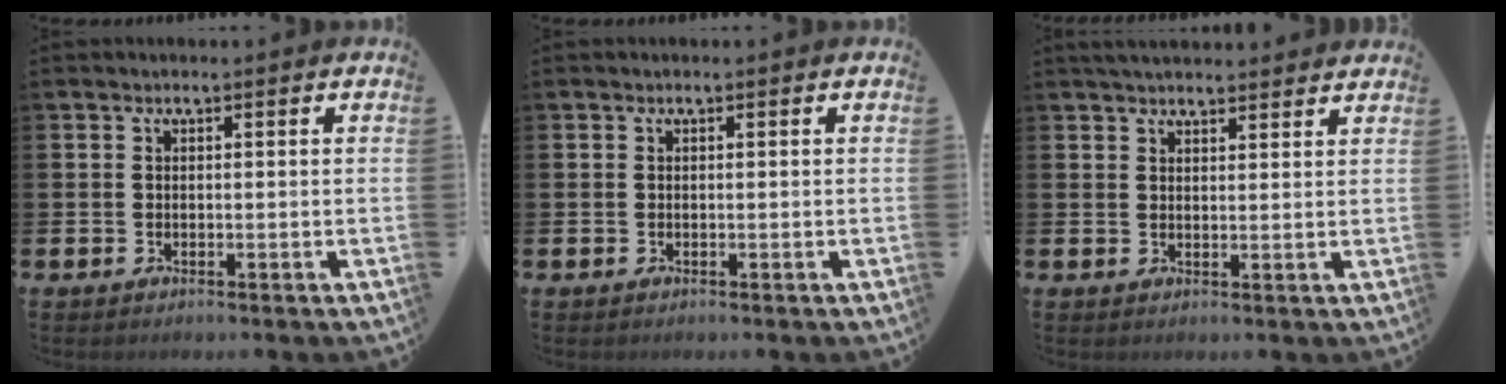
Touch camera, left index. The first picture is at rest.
{"total": 0.0}
{"total": 3.3, "force": [3.2, 0.4, 0.4], "torque": [-0.011, -0.011, 0.059]}